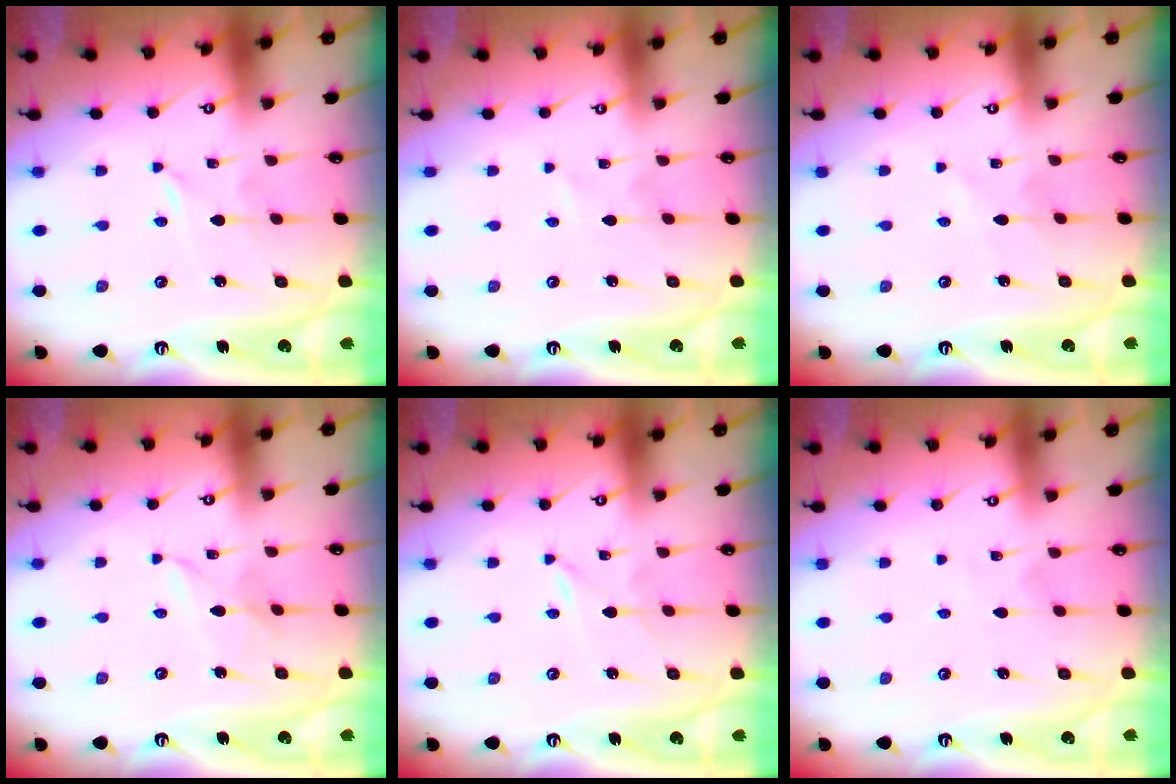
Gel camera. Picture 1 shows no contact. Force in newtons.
{"total": 0.0}
{"total": 1.6, "press": 1.6, "slide": 0.1}
{"total": 2.2, "press": 2.2, "slide": 0.3}
{"total": 0.0}
{"total": 2.2, "press": 2.2, "slide": 0.2}